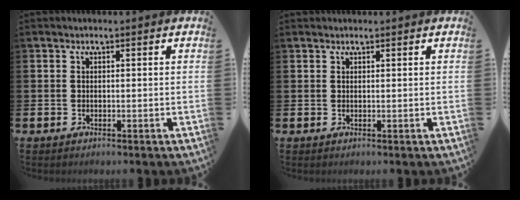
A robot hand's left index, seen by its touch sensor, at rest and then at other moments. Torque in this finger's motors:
{"motor_torque": [0.66, -1.48, 0.03, 0.00]}